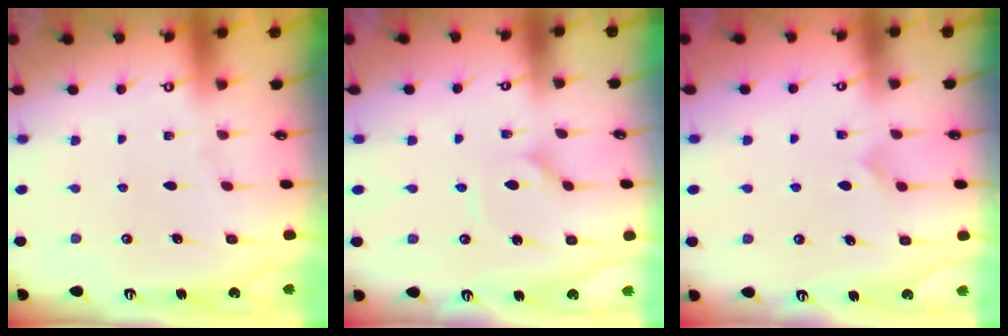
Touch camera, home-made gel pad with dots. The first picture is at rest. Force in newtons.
{"total": 2.3, "press": 2.3, "slide": 0.1}
{"total": 4.4, "press": 4.4, "slide": 0.2}